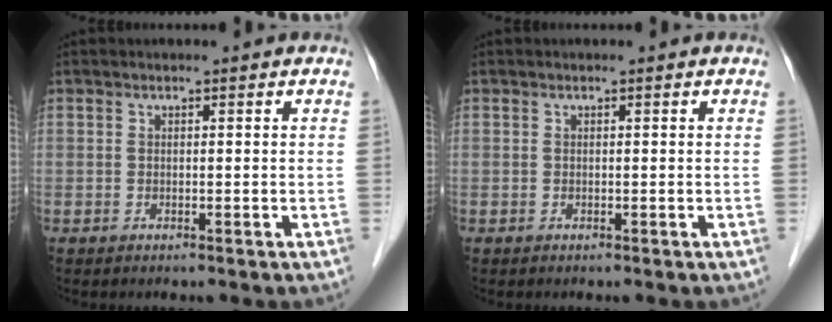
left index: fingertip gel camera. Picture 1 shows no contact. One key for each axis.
{"total": 0.0}